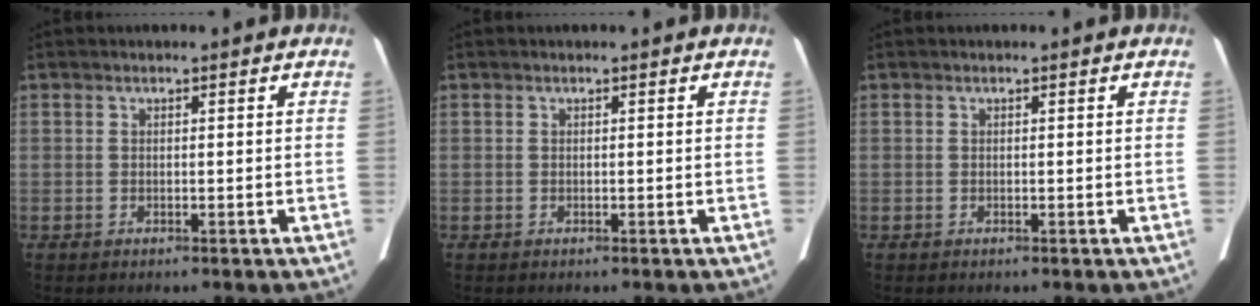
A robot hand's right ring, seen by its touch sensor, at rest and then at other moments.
{"total": 0.0}
{"total": 0.0}